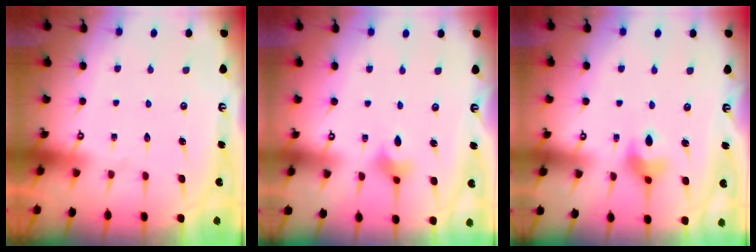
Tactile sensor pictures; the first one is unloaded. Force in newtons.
{"total": 2.6, "press": 2.5, "slide": 0.6}
{"total": 6.5, "press": 6.5, "slide": 0.5}